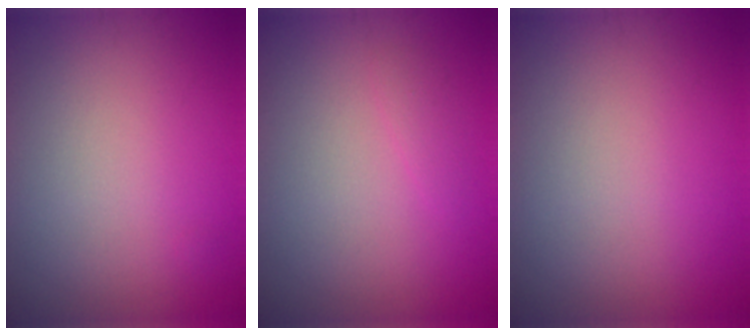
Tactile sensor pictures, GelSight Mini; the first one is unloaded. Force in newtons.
{"total": 0.8, "press": 0.8, "slide": 0.0}
{"total": 0.0}